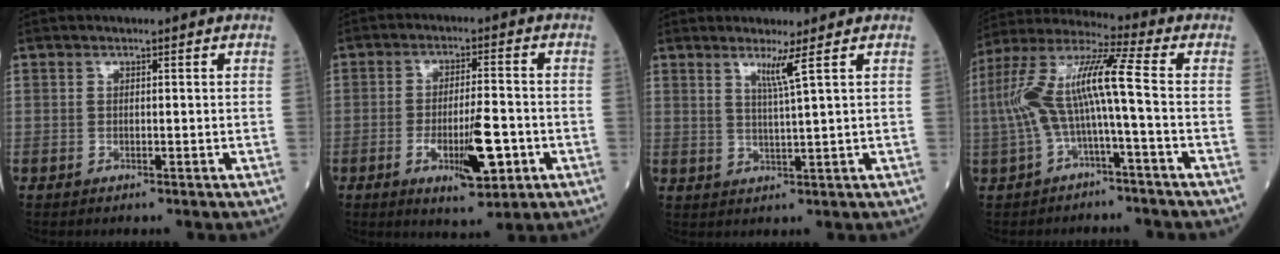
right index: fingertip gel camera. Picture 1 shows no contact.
{"total": 8.9, "force": [-2.8, 2.0, 8.3], "torque": [-0.135, -0.008, -0.039]}
{"total": 3.3, "force": [1.9, -1.3, 2.4], "torque": [-0.047, -0.014, 0.039]}
{"total": 10.8, "force": [-1.5, 0.5, 10.7], "torque": [-0.229, 0.038, -0.033]}